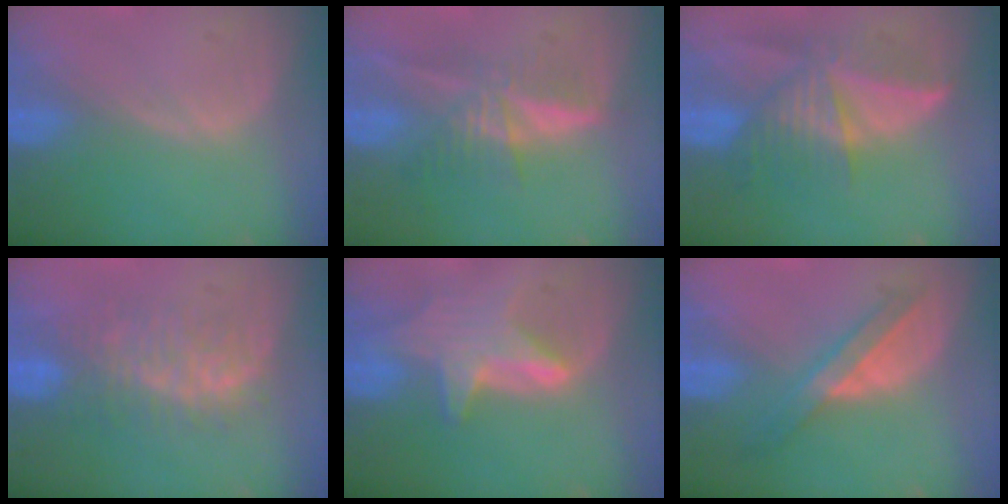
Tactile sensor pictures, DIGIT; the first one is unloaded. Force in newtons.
{"total": 5.9, "press": 5.5, "slide": 2.0}
{"total": 7.0, "press": 7.0, "slide": 0.7}
{"total": 6.7, "press": 6.6, "slide": 1.2}
{"total": 6.6, "press": 6.2, "slide": 2.1}
{"total": 5.7, "press": 5.2, "slide": 2.4}